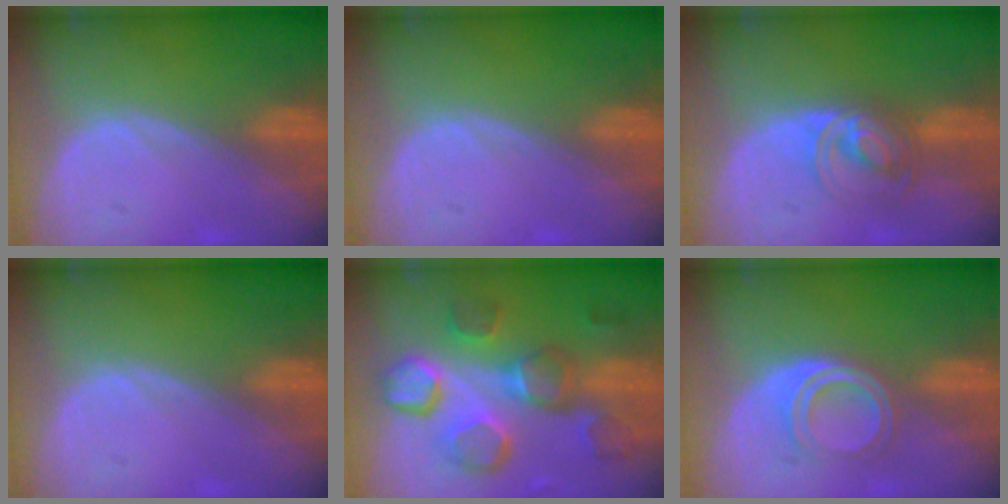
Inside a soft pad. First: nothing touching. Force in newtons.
{"total": 0.0}
{"total": 6.8, "press": 5.9, "slide": 3.3}
{"total": 0.0}
{"total": 11.0, "press": 10.6, "slide": 2.7}
{"total": 5.3, "press": 4.5, "slide": 2.8}